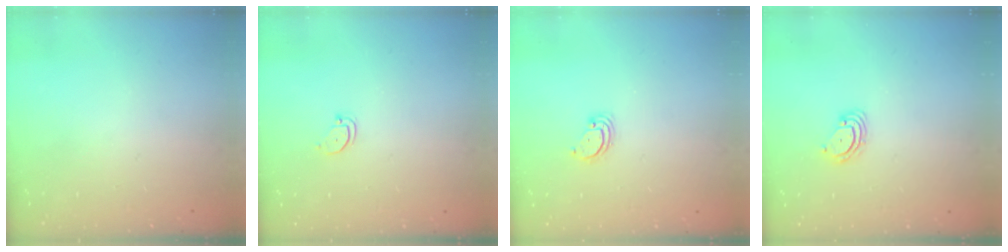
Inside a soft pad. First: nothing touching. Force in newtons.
{"total": 2.4, "press": 2.4, "slide": 0.2}
{"total": 2.6, "press": 2.6, "slide": 0.1}
{"total": 4.5, "press": 4.5, "slide": 0.3}